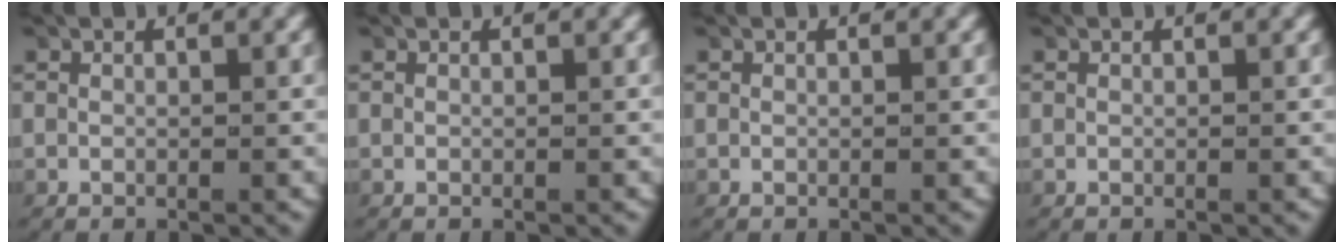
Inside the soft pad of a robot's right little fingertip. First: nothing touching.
{"total": 0.0}
{"total": 0.0}
{"total": 0.0}